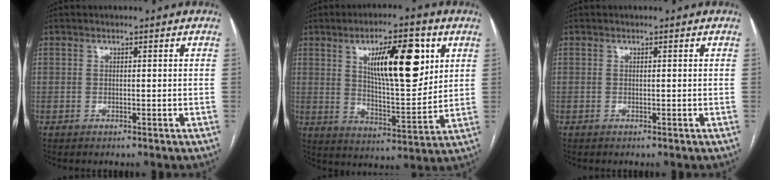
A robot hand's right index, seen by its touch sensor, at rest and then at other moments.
{"total": 14.7, "force": [5.5, 3.8, 13.1], "torque": [-0.209, 0.002, 0.092]}
{"total": 0.0}